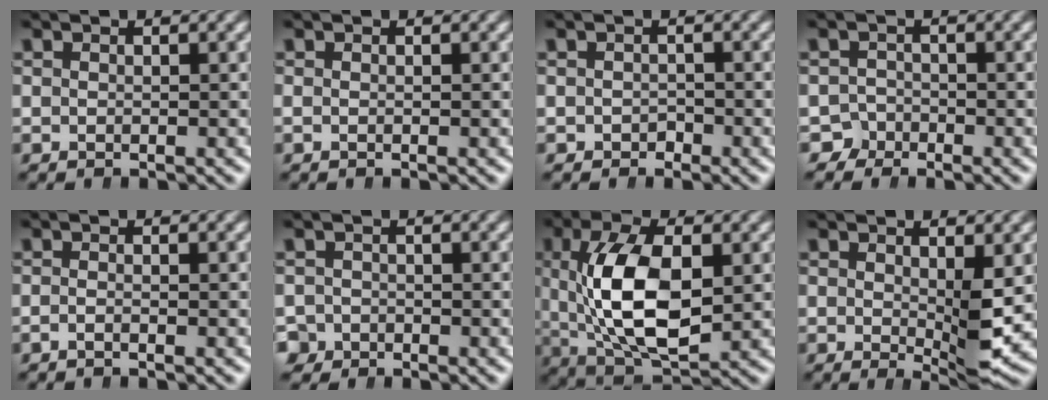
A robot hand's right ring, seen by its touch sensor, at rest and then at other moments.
{"total": 0.8, "force": [-0.4, 0.6, 0.5], "torque": [-0.019, -0.004, -0.008]}
{"total": 1.0, "force": [-0.8, 0.3, -0.5], "torque": [0.006, -0.006, -0.011]}
{"total": 2.6, "force": [-2.0, 1.7, -0.4], "torque": [0.000, -0.013, -0.036]}
{"total": 1.3, "force": [-1.0, 0.2, 0.8], "torque": [-0.024, -0.003, -0.022]}
{"total": 2.0, "force": [-1.5, 1.3, -0.4], "torque": [0.000, -0.017, -0.023]}
{"total": 8.8, "force": [0.2, 4.6, 7.5], "torque": [-0.161, -0.032, 0.027]}
{"total": 2.6, "force": [0.1, 0.6, 2.5], "torque": [-0.049, -0.023, 0.005]}